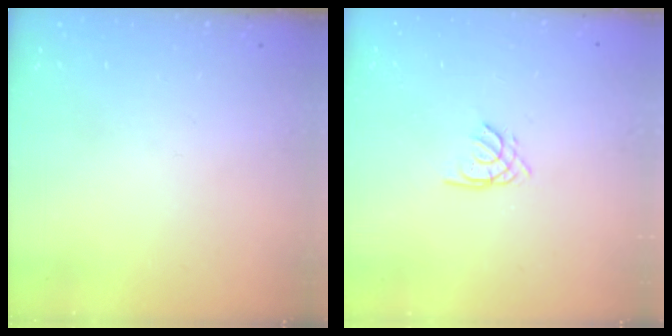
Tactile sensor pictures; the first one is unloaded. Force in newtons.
{"total": 1.1, "press": 1.1, "slide": 0.3}